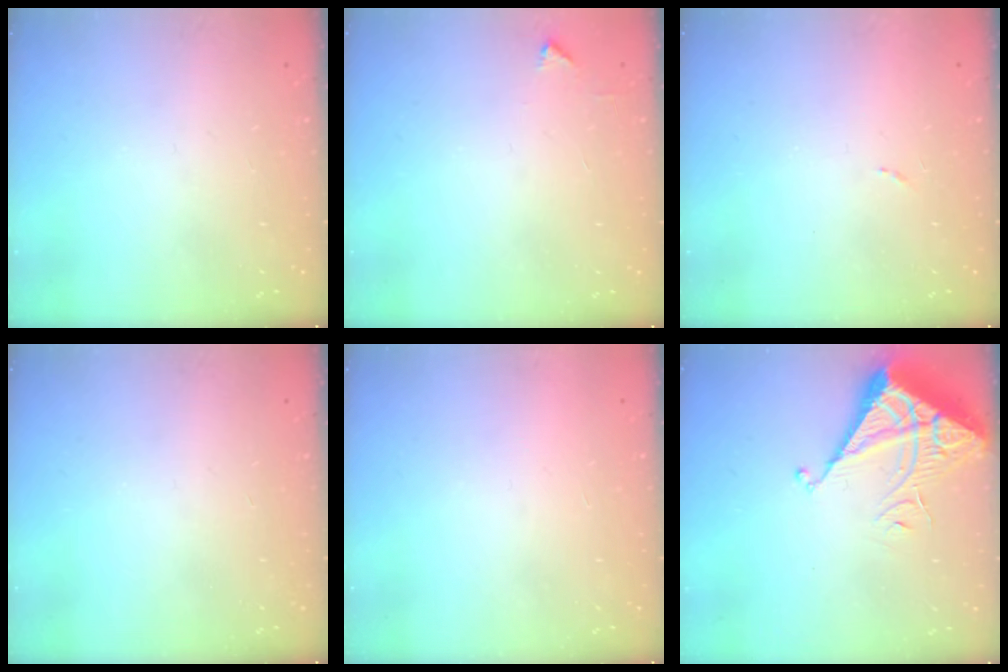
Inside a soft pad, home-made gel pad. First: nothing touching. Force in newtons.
{"total": 2.1, "press": 2.1, "slide": 0.3}
{"total": 4.2, "press": 4.1, "slide": 0.7}
{"total": 0.0}
{"total": 1.5, "press": 1.5, "slide": 0.1}
{"total": 7.0, "press": 7.0, "slide": 0.6}